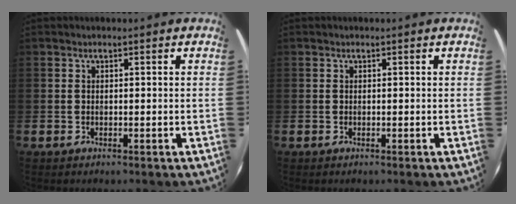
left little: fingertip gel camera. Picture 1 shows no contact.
{"total": 0.0}